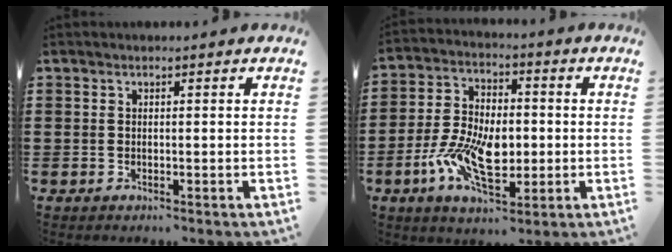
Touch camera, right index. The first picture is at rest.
{"total": 11.0, "force": [-2.5, 6.2, 8.7], "torque": [-0.181, 0.002, -0.046]}